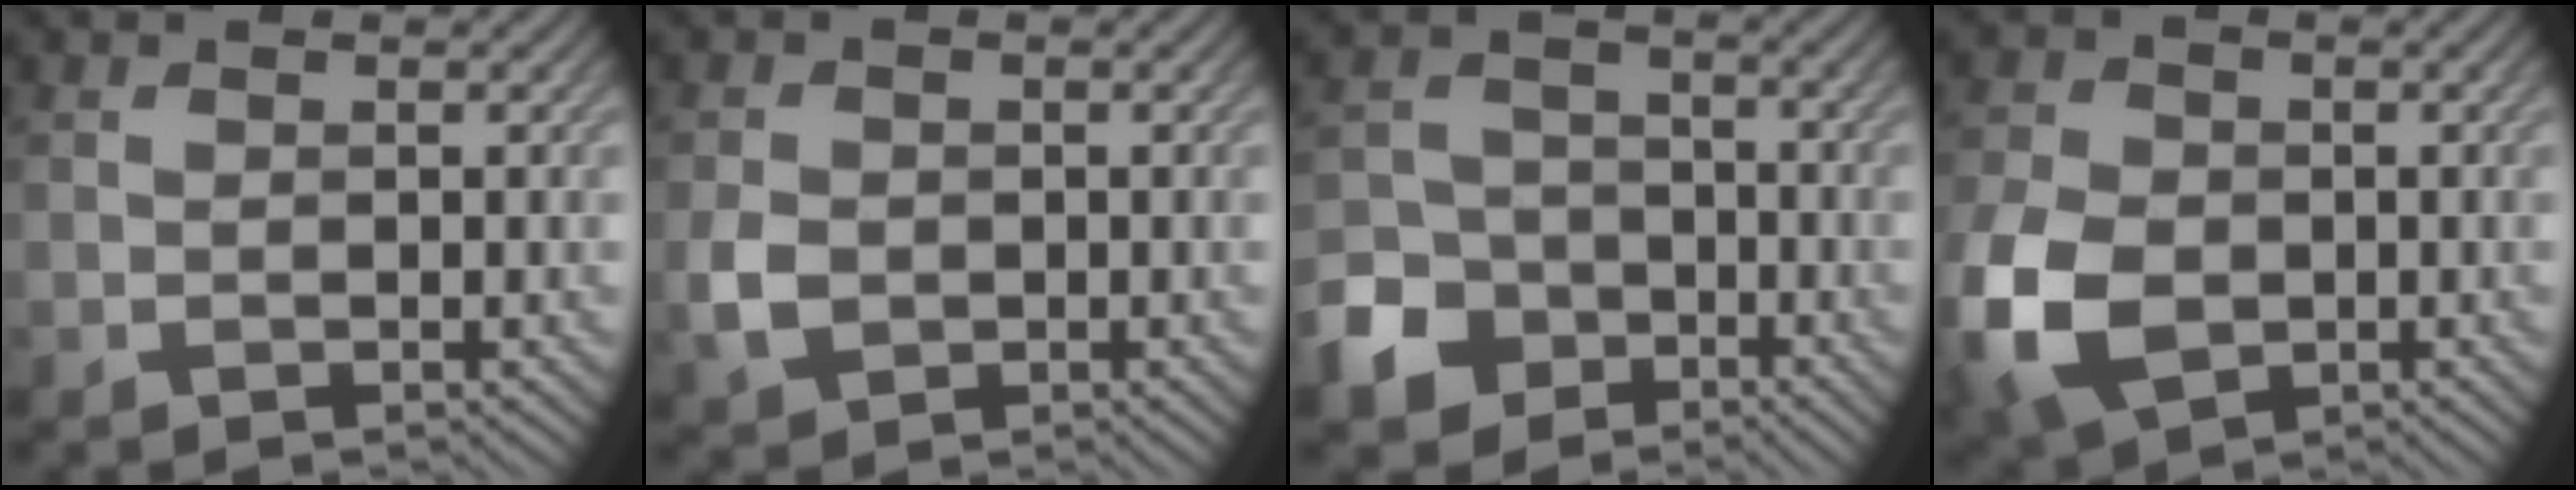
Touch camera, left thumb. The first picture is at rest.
{"total": 3.3, "force": [-0.7, 2.6, 1.8], "torque": [-0.048, -0.005, -0.016]}
{"total": 8.7, "force": [-5.0, 6.4, 3.2], "torque": [-0.078, -0.022, -0.109]}
{"total": 11.0, "force": [-3.1, 7.8, 7.2], "torque": [-0.205, -0.026, -0.066]}